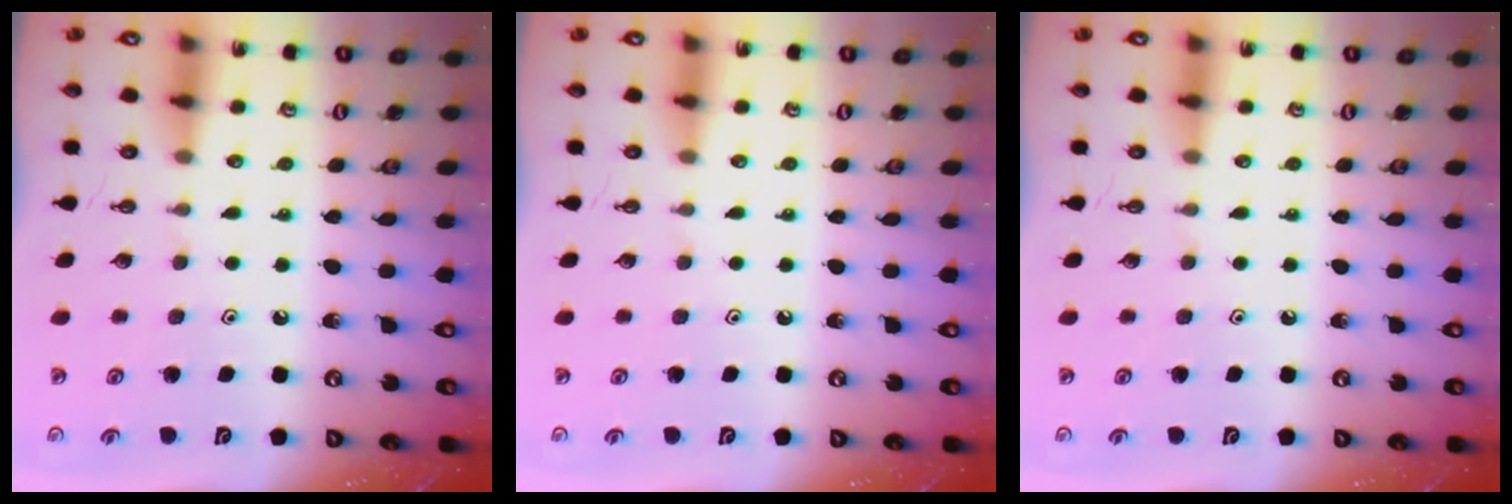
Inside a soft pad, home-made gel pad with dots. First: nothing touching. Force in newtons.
{"total": 0.0}
{"total": 0.0}